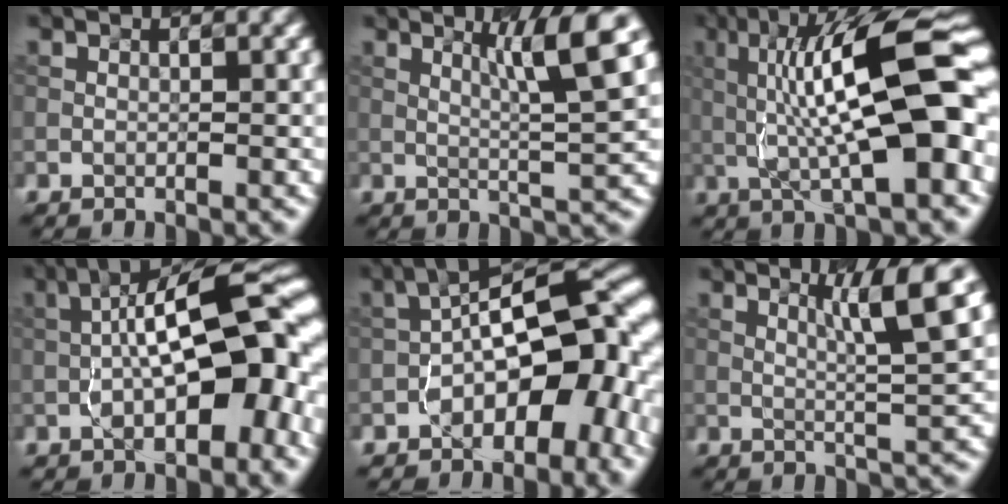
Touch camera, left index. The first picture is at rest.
{"total": 6.3, "force": [2.3, 0.4, 5.9], "torque": [-0.098, 0.007, 0.050]}
{"total": 13.4, "force": [0.8, 3.3, 13.0], "torque": [-0.197, 0.026, 0.012]}
{"total": 13.4, "force": [-1.5, 5.1, 12.3], "torque": [-0.165, 0.035, -0.020]}
{"total": 12.2, "force": [-2.8, 6.3, 10.0], "torque": [-0.116, 0.028, -0.053]}
{"total": 5.6, "force": [2.1, 0.2, 5.2], "torque": [-0.090, 0.004, 0.047]}